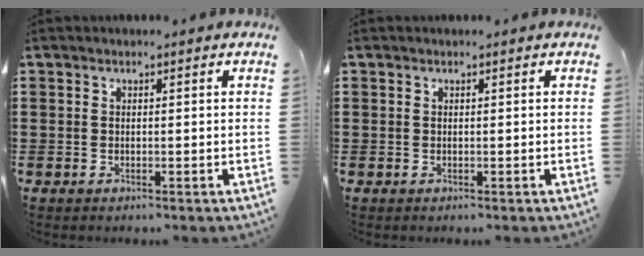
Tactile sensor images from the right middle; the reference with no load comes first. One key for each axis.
{"total": 0.0}